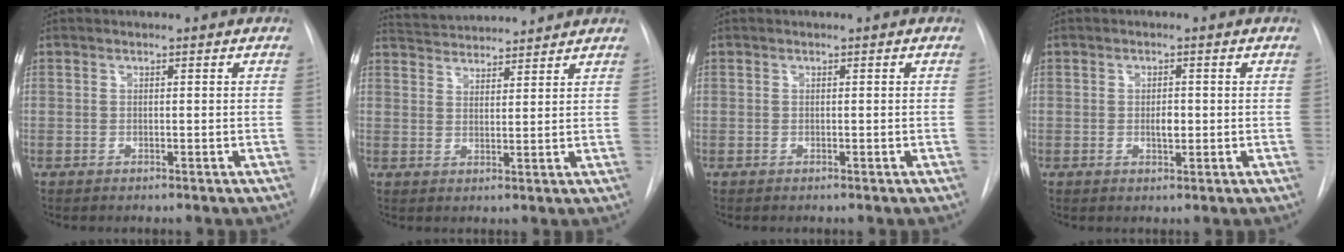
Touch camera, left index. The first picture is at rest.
{"total": 10.1, "force": [9.8, 1.3, 2.2], "torque": [-0.040, 0.026, 0.147]}
{"total": 0.0}
{"total": 1.9, "force": [0.0, 0.9, 1.7], "torque": [-0.030, 0.000, 0.001]}